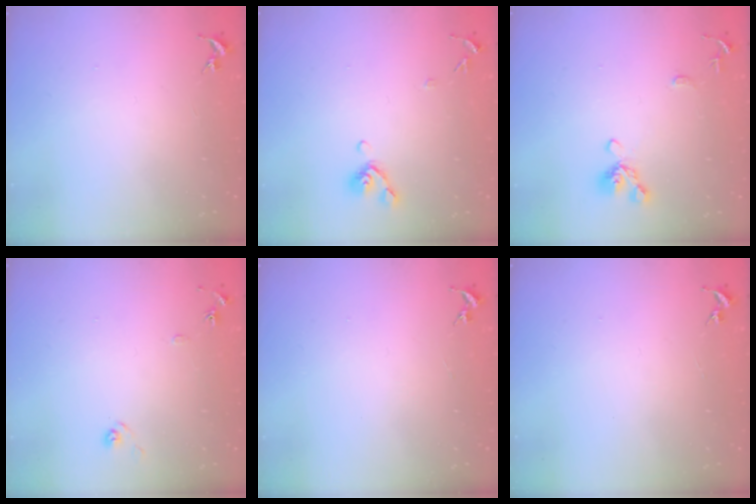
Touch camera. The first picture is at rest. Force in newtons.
{"total": 7.7, "press": 7.6, "slide": 1.4}
{"total": 10.7, "press": 10.6, "slide": 1.3}
{"total": 6.5, "press": 6.5, "slide": 0.6}
{"total": 0.0}
{"total": 0.0}